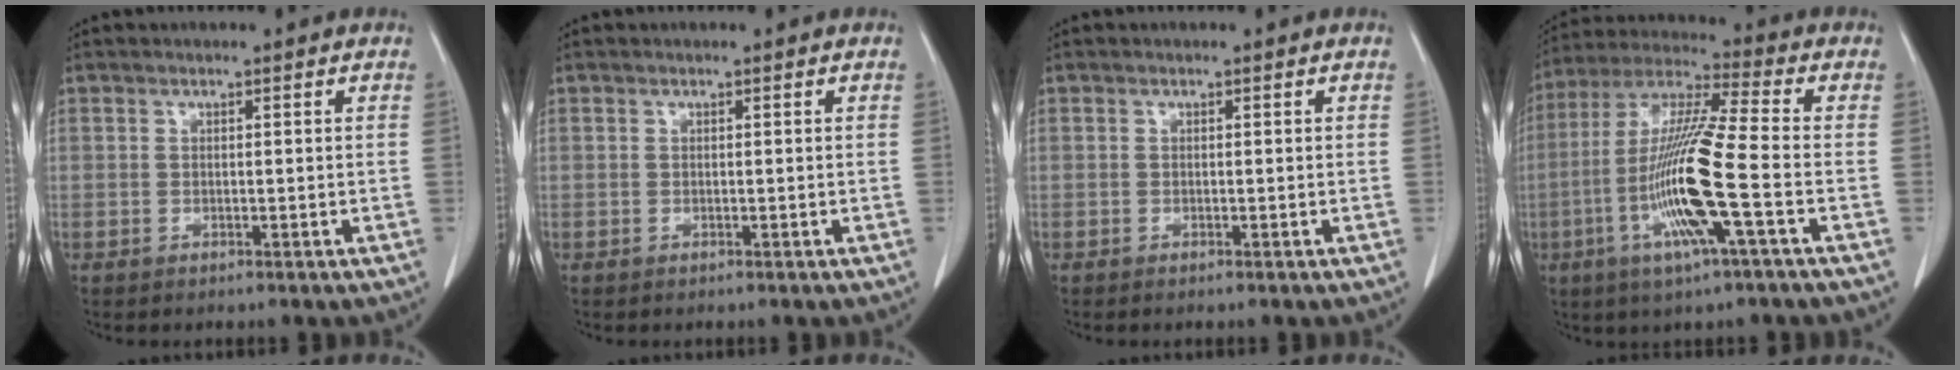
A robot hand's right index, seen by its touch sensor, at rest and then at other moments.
{"total": 0.0}
{"total": 0.0}
{"total": 15.3, "force": [-4.3, -0.1, 14.7], "torque": [-0.300, -0.009, -0.091]}